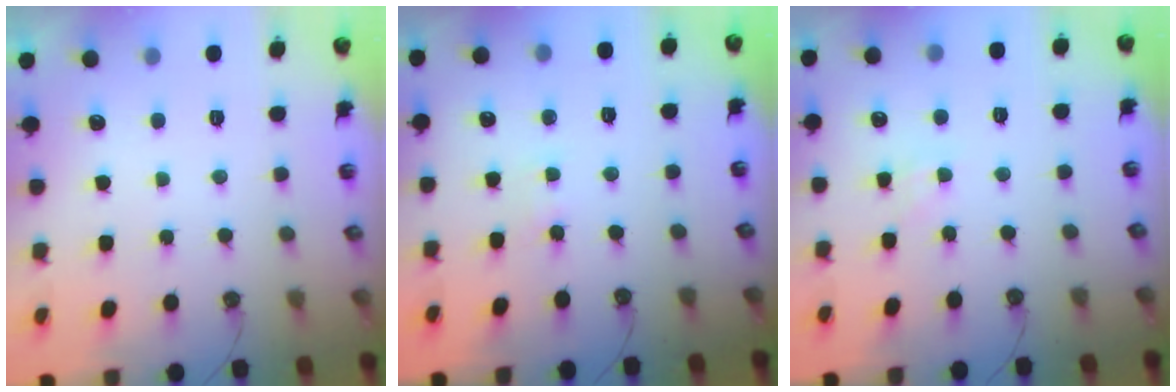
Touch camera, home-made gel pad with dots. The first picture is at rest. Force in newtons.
{"total": 2.8, "press": 2.7, "slide": 0.4}
{"total": 2.7, "press": 2.6, "slide": 0.5}